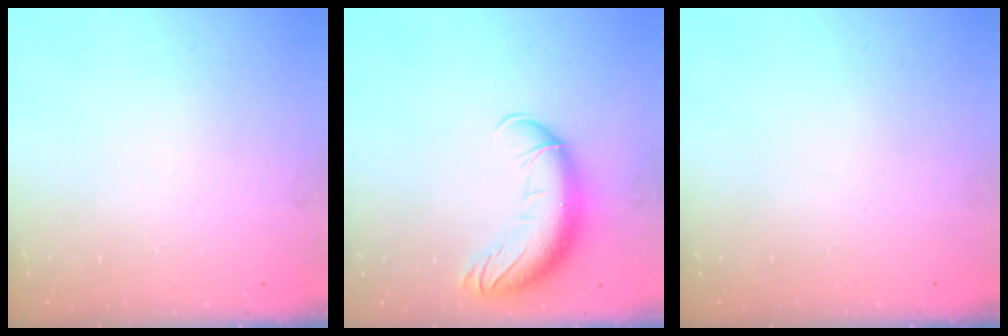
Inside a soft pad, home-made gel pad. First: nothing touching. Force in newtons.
{"total": 14.8, "press": 14.3, "slide": 3.6}
{"total": 0.0}